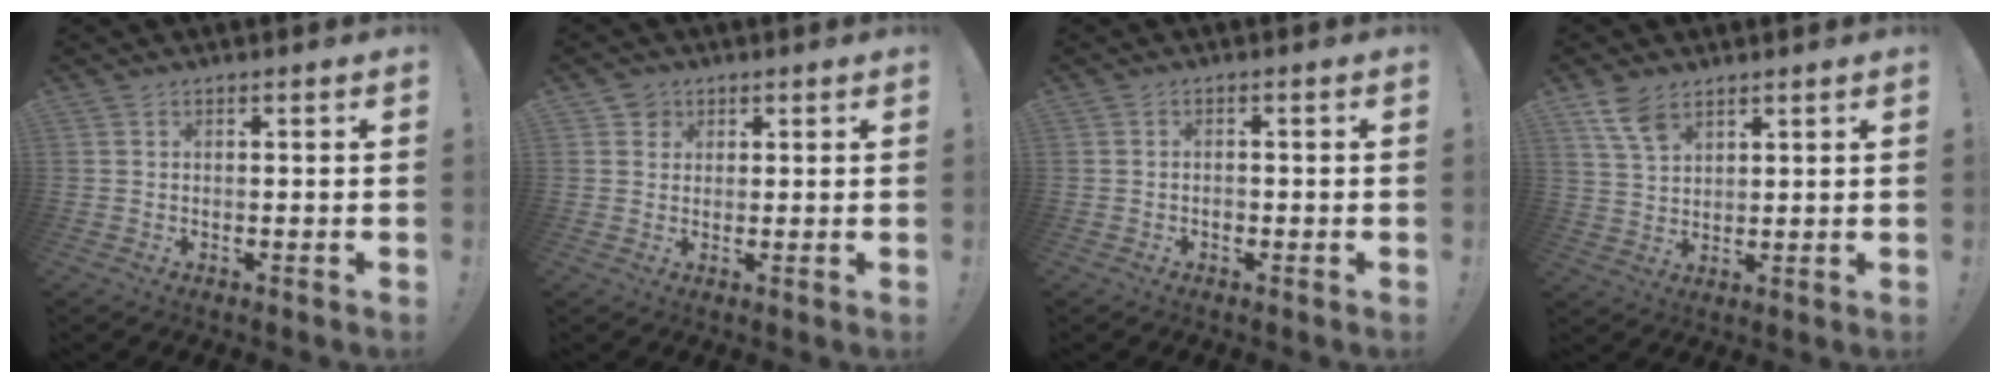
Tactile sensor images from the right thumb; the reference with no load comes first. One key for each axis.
{"total": 3.1, "fx": 1.6, "fy": 2.6, "fz": 0.5, "tx": -0.006, "ty": -0.005, "tz": 0.028}
{"total": 1.2, "fx": -0.6, "fy": 0.8, "fz": 0.6, "tx": -0.001, "ty": -0.001, "tz": -0.013}
{"total": 7.4, "fx": 4.7, "fy": 4.0, "fz": 4.0, "tx": -0.077, "ty": -0.018, "tz": 0.092}